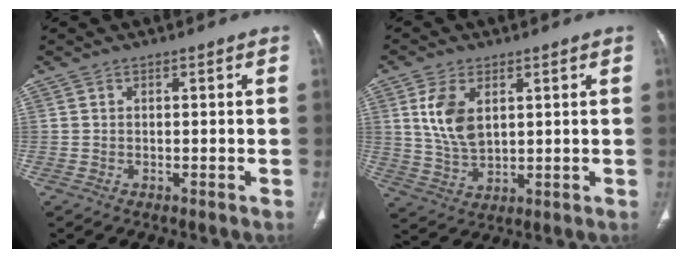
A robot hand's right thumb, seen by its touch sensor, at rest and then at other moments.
{"total": 9.0, "force": [2.8, 5.2, 6.8], "torque": [-0.130, -0.010, 0.062]}